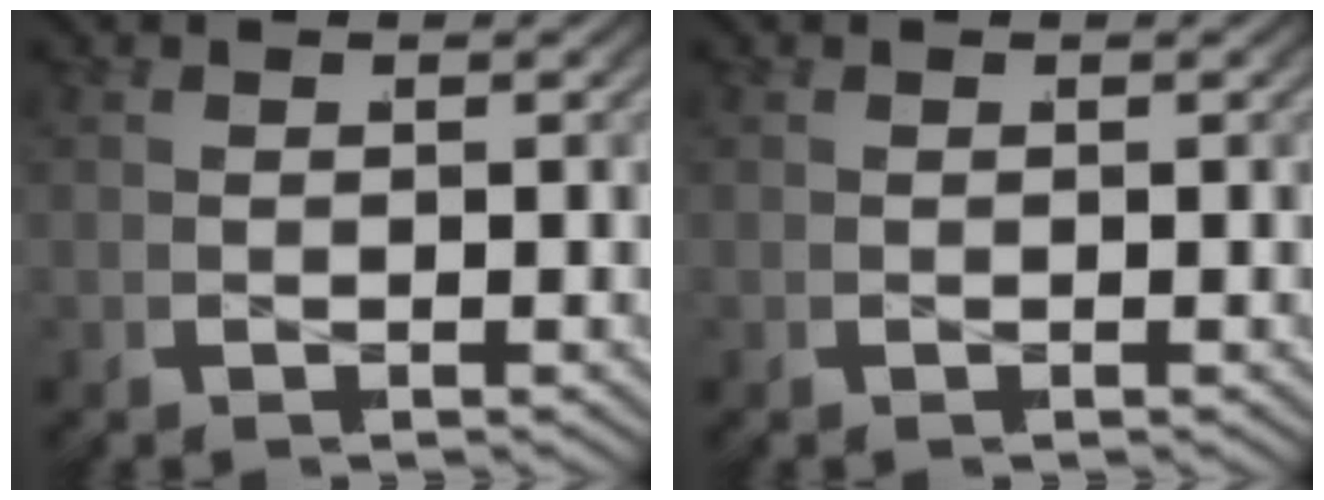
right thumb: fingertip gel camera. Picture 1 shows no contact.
{"total": 0.0}